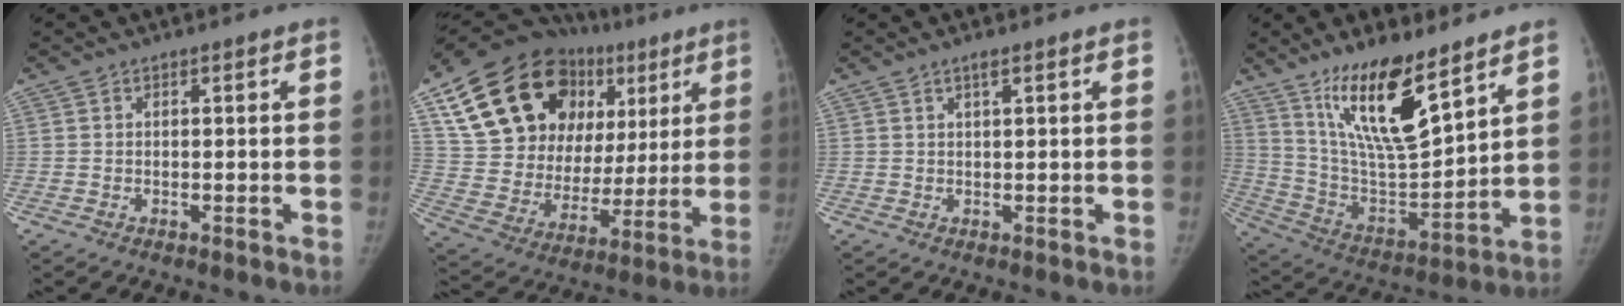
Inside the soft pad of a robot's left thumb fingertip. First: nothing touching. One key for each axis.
{"total": 29.1, "fx": 12.1, "fy": 18.9, "fz": 18.5, "tx": -0.251, "ty": 0.030, "tz": 0.214}
{"total": 1.4, "fx": 0.9, "fy": 0.2, "fz": 1.1, "tx": -0.020, "ty": 0.000, "tz": 0.017}
{"total": 18.5, "fx": 12.0, "fy": 5.1, "fz": 13.1, "tx": -0.205, "ty": -0.071, "tz": 0.231}